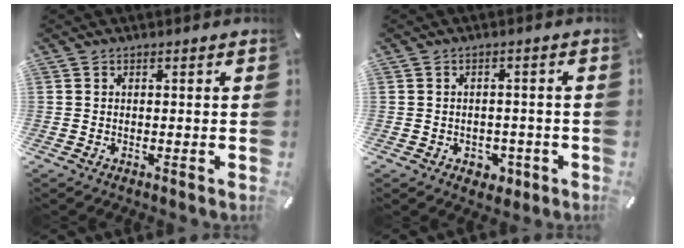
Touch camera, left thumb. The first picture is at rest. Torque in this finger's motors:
{"motor_torque": [0.00, 0.01, 0.00, 0.00, 0.02]}